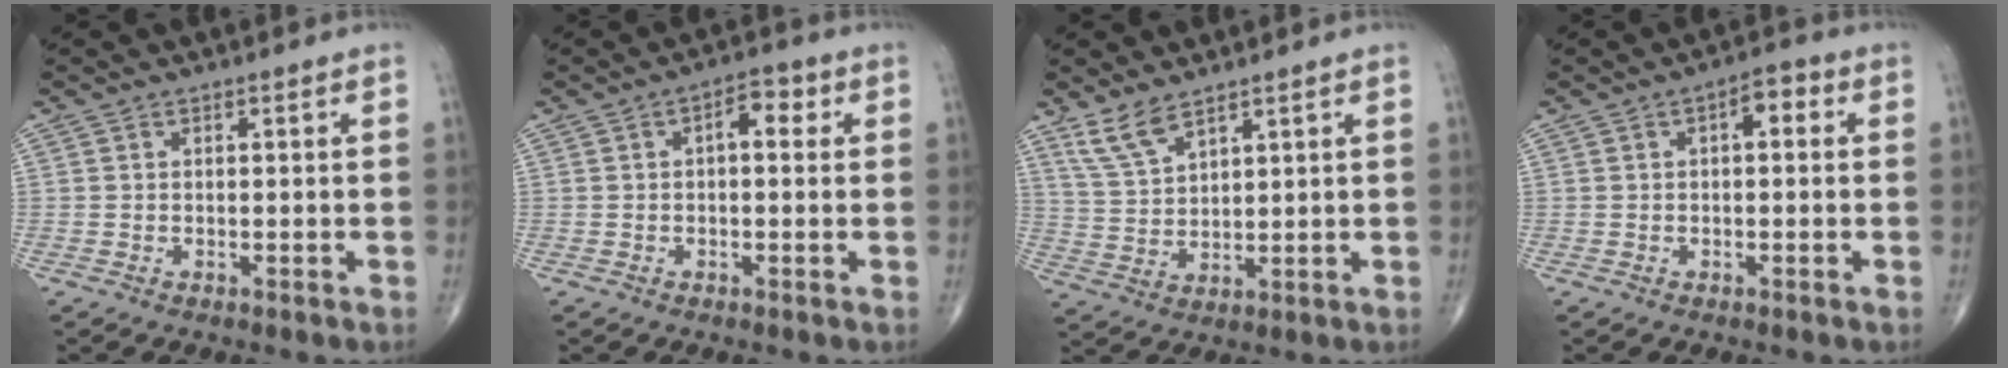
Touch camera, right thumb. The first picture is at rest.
{"total": 4.5, "force": [1.0, 2.3, 3.8], "torque": [-0.041, 0.012, 0.007]}
{"total": 6.3, "force": [4.8, 2.3, 3.5], "torque": [-0.065, -0.021, 0.103]}
{"total": 4.0, "force": [0.9, 2.0, 3.4], "torque": [-0.039, 0.013, 0.004]}